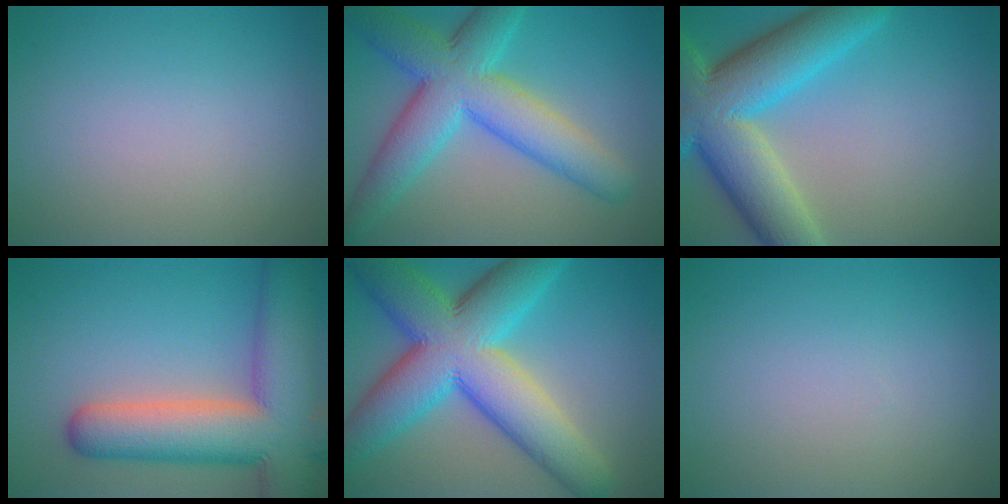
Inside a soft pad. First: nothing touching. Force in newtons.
{"total": 9.2, "press": 9.2, "slide": 0.3}
{"total": 11.8, "press": 11.8, "slide": 0.7}
{"total": 12.8, "press": 12.8, "slide": 0.9}
{"total": 13.3, "press": 13.3, "slide": 0.5}
{"total": 0.0}